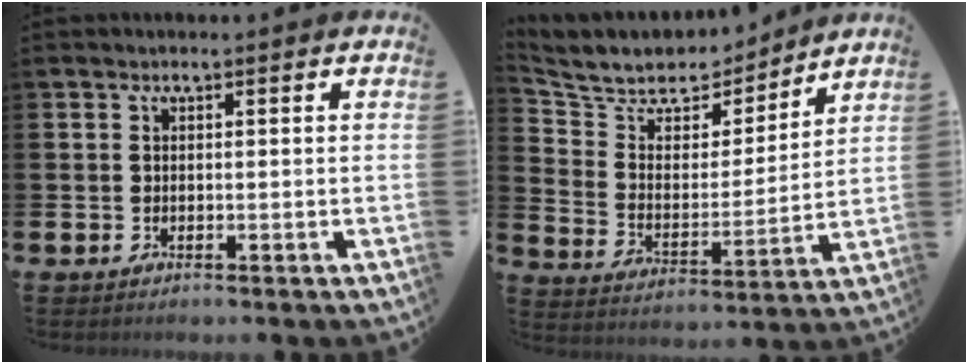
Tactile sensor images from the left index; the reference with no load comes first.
{"total": 7.6, "force": [6.8, 3.2, 0.9], "torque": [-0.065, -0.048, 0.121]}